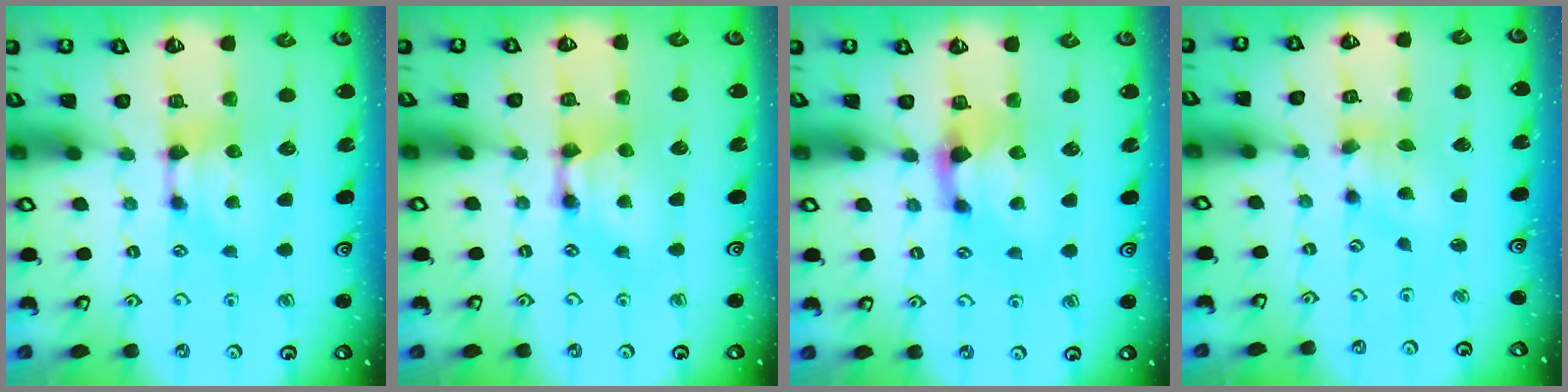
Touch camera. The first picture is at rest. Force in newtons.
{"total": 2.3, "press": 2.3, "slide": 0.0}
{"total": 1.3, "press": 0.5, "slide": 1.2}
{"total": 1.4, "press": 0.6, "slide": 1.3}